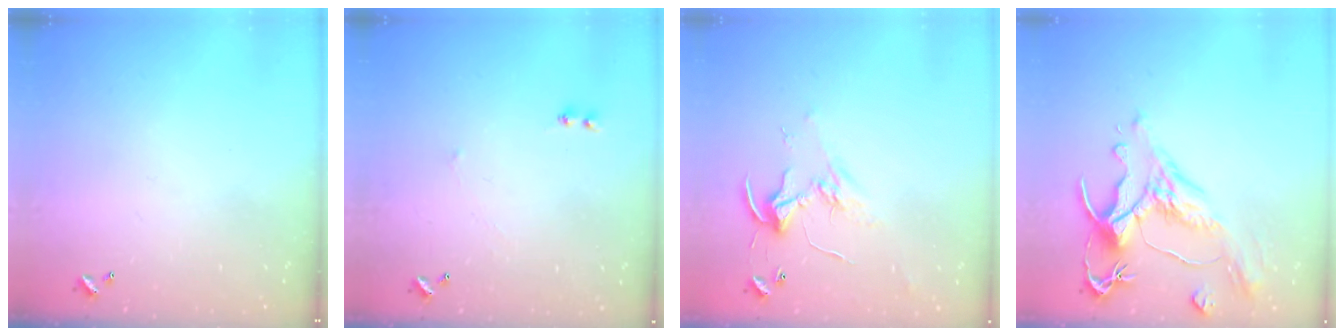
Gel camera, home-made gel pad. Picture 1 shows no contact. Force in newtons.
{"total": 2.9, "press": 2.9, "slide": 0.4}
{"total": 2.5, "press": 2.5, "slide": 0.2}
{"total": 1.5, "press": 0.2, "slide": 1.5}